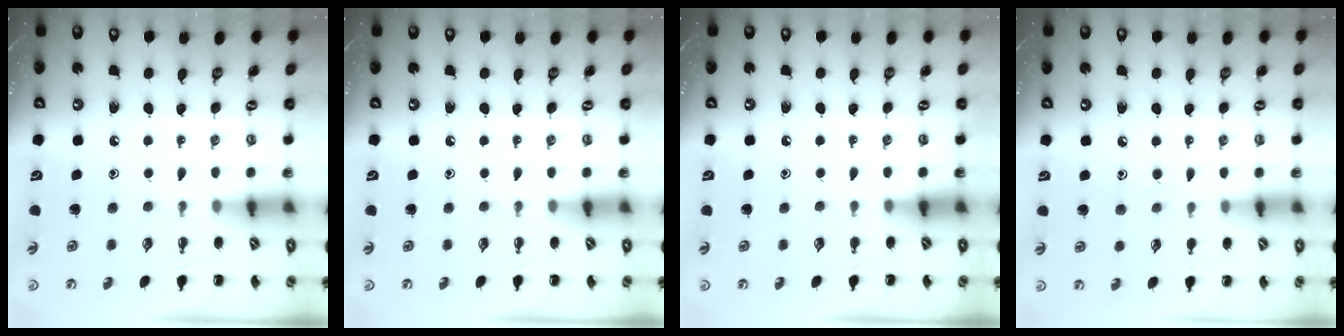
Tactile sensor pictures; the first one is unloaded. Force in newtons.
{"total": 0.0}
{"total": 0.9, "press": 0.9, "slide": 0.2}
{"total": 6.3, "press": 5.9, "slide": 2.2}